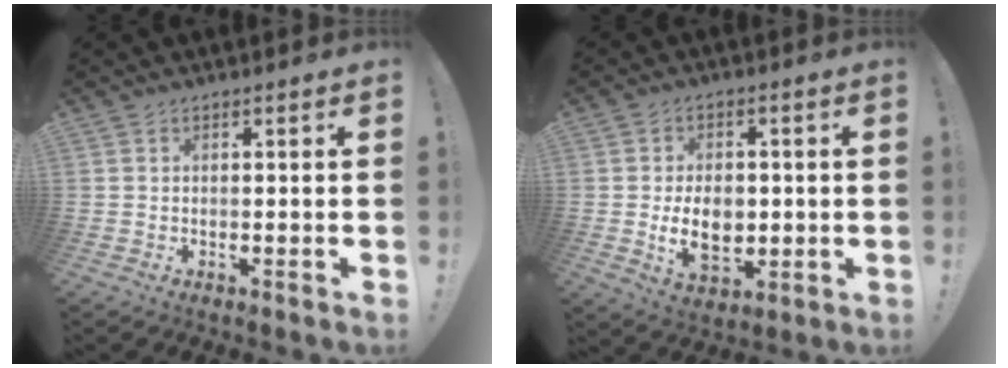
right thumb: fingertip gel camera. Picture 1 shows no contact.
{"total": 10.1, "force": [-1.2, 7.1, 7.1], "torque": [-0.113, -0.002, -0.019]}